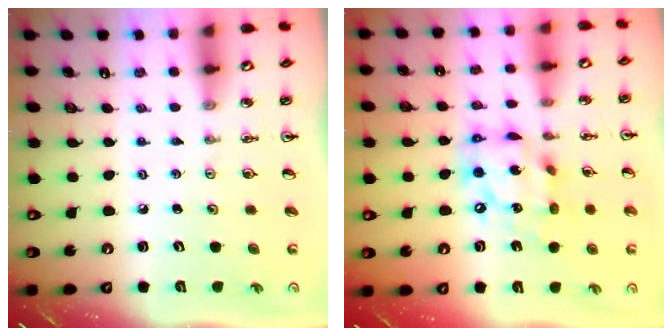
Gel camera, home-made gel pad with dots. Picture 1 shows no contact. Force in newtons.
{"total": 14.6, "press": 14.5, "slide": 1.2}